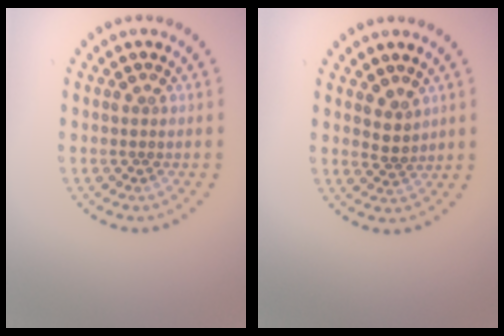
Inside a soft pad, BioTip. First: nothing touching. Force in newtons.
{"total": 1.7, "press": 1.3, "slide": 1.0}